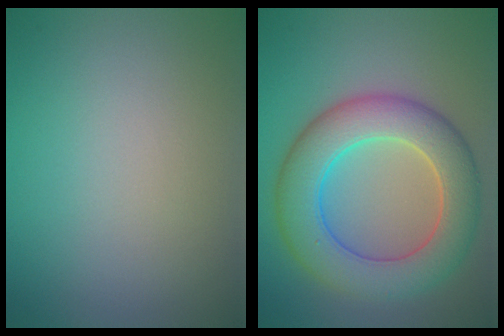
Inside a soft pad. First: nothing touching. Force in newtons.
{"total": 8.3, "press": 8.3, "slide": 0.6}